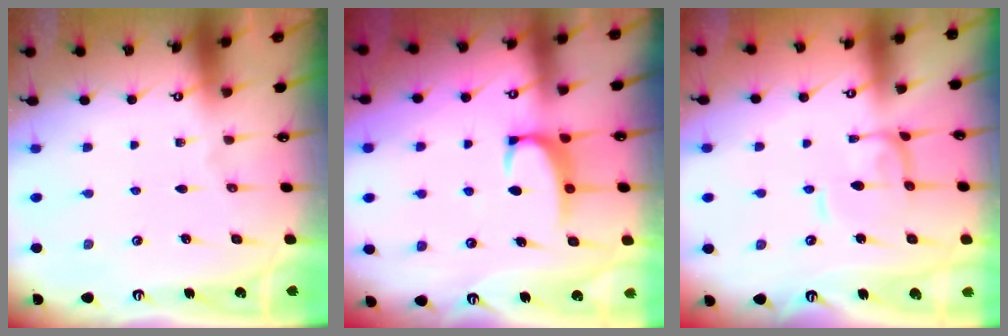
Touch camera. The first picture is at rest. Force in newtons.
{"total": 2.3, "press": 2.2, "slide": 0.6}
{"total": 0.0}